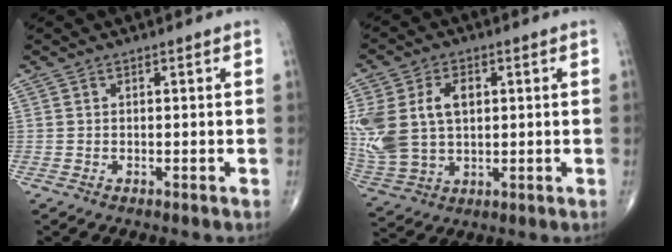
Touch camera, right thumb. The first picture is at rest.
{"total": 16.1, "force": [2.8, 10.7, 11.6], "torque": [-0.259, 0.006, 0.066]}